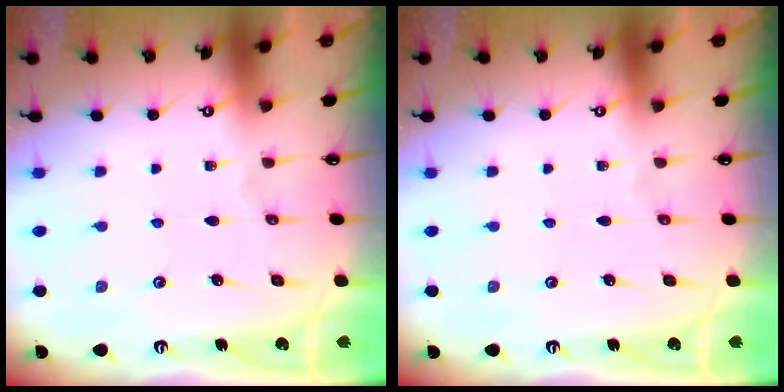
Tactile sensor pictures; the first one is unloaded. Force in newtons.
{"total": 0.0}